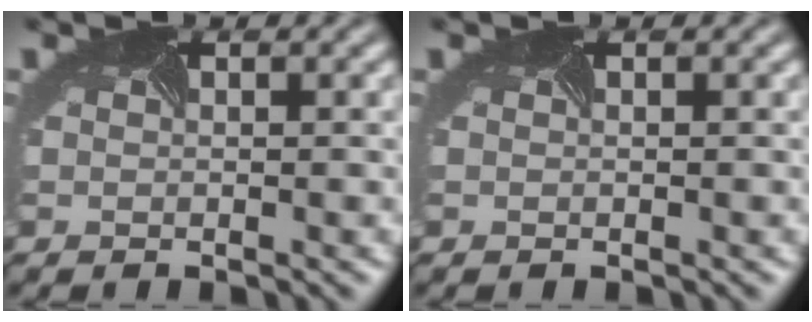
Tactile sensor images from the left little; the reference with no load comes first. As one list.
[{"total": 0.0}]